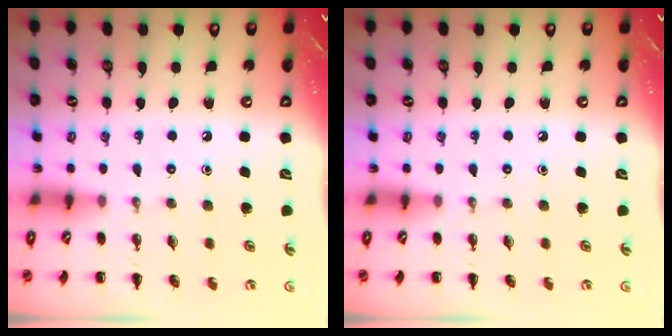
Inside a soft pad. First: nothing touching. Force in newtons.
{"total": 0.0}